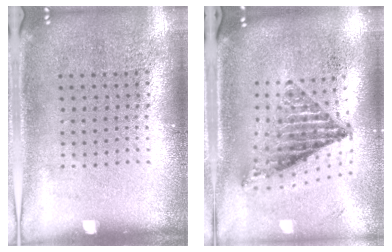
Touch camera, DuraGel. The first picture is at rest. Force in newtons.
{"total": 1.3, "press": 1.2, "slide": 0.6}